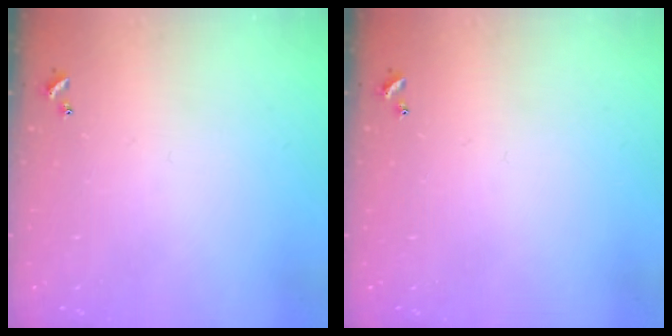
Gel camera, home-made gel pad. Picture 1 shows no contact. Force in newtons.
{"total": 0.0}